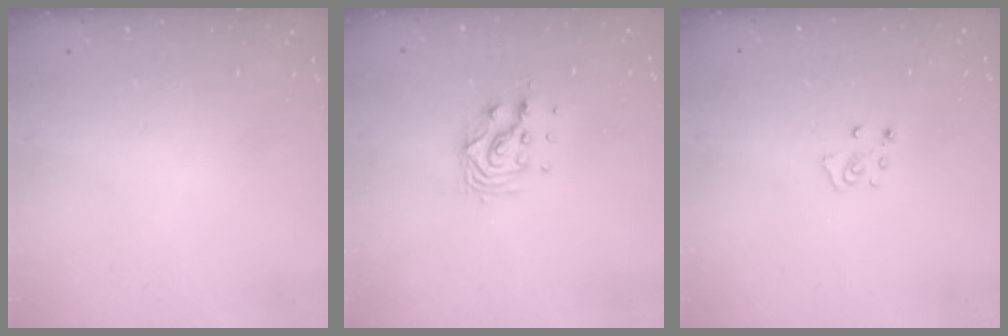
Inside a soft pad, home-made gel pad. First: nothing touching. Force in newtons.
{"total": 9.2, "press": 9.2, "slide": 0.7}
{"total": 4.7, "press": 4.7, "slide": 0.5}